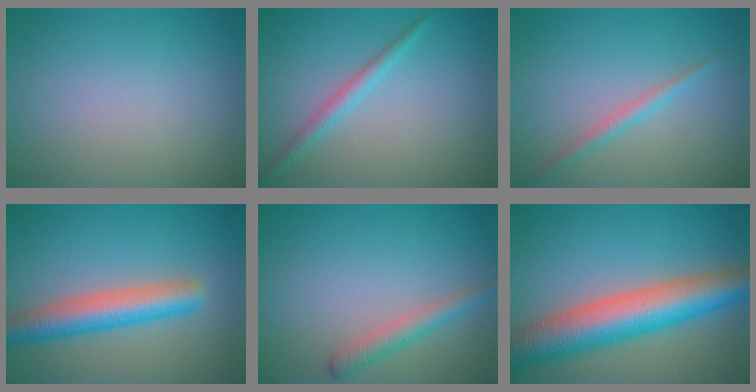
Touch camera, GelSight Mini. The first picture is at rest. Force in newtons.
{"total": 1.8, "press": 1.8, "slide": 0.1}
{"total": 1.5, "press": 1.5, "slide": 0.1}
{"total": 5.5, "press": 5.5, "slide": 0.2}
{"total": 2.2, "press": 2.2, "slide": 0.1}
{"total": 9.7, "press": 9.7, "slide": 0.3}